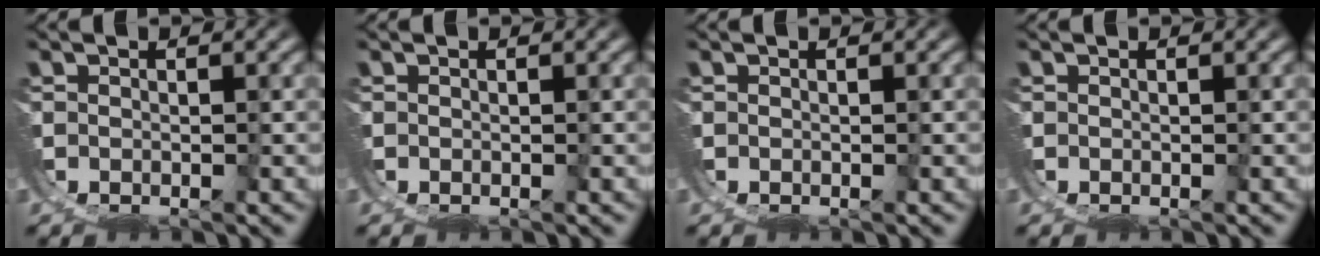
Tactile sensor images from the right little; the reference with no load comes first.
{"total": 0.0}
{"total": 0.0}
{"total": 0.0}